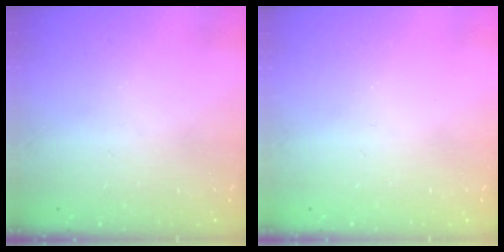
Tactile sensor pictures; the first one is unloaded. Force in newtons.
{"total": 0.0}